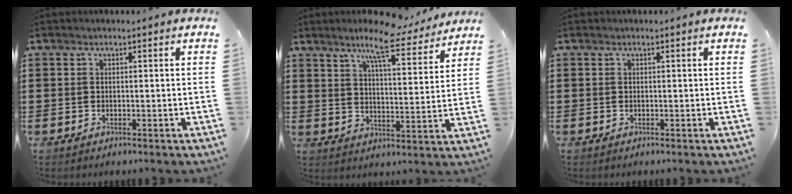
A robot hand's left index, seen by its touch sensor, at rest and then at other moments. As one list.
[{"total": 8.7, "force": [7.1, 0.5, 5.0], "torque": [-0.100, -0.035, 0.119]}, {"total": 0.0}]